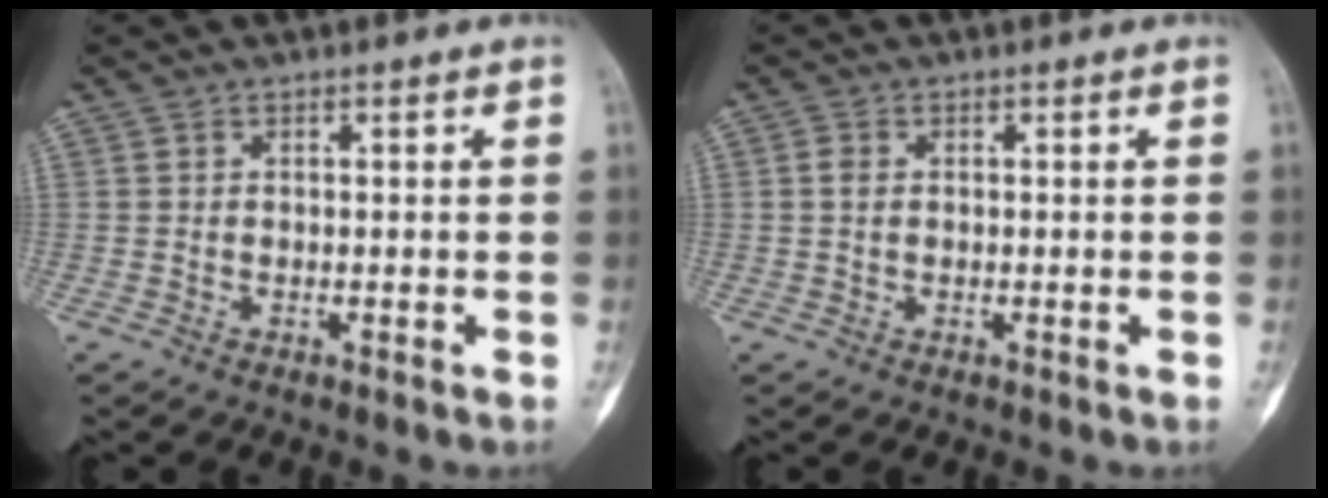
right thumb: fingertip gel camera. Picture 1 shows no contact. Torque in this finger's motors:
{"motor_torque": [-0.89, 0.06, 0.27, 0.26, 0.00]}